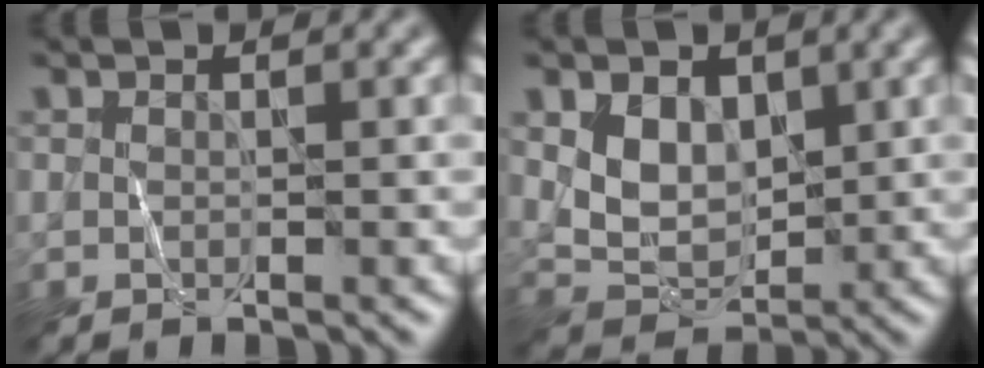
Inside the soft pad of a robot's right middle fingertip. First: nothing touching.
{"total": 4.0, "force": [1.2, 2.9, 2.5], "torque": [-0.051, -0.010, 0.024]}